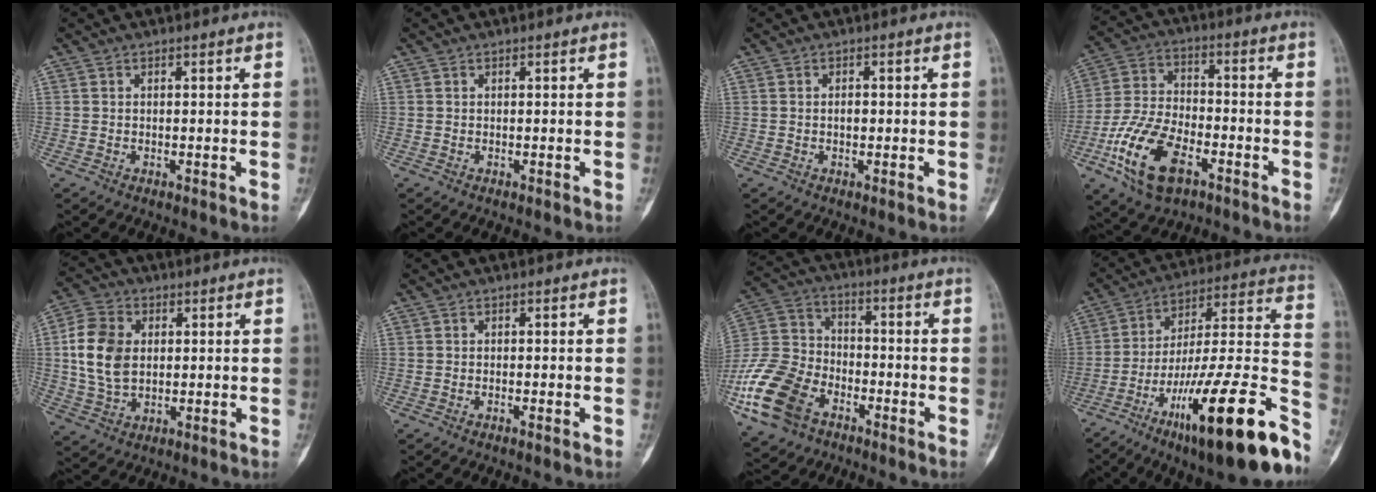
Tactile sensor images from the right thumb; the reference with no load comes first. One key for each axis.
{"total": 0.0}
{"total": 1.3, "fx": -0.1, "fy": 0.8, "fz": 1.0, "tx": -0.012, "ty": 0.002, "tz": -0.003}
{"total": 15.4, "fx": -6.9, "fy": 8.0, "fz": 11.2, "tx": -0.216, "ty": 0.024, "tz": -0.129}
{"total": 10.8, "fx": 1.2, "fy": 7.5, "fz": 7.6, "tx": -0.144, "ty": 0.005, "tz": 0.025}
{"total": 0.5, "fx": -0.3, "fy": 0.0, "fz": 0.4, "tx": -0.009, "ty": 0.003, "tz": -0.005}
{"total": 17.5, "fx": -8.4, "fy": 11.7, "fz": 10.0, "tx": -0.204, "ty": 0.036, "tz": -0.165}
{"total": 30.8, "fx": -15.4, "fy": 6.6, "fz": 25.9, "tx": -0.321, "ty": 0.070, "tz": -0.236}